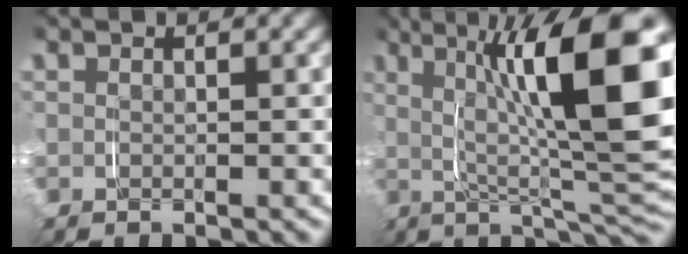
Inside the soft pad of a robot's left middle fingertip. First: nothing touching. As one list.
[{"total": 14.6, "force": [2.3, 4.7, 13.6], "torque": [-0.185, 0.011, 0.035]}]